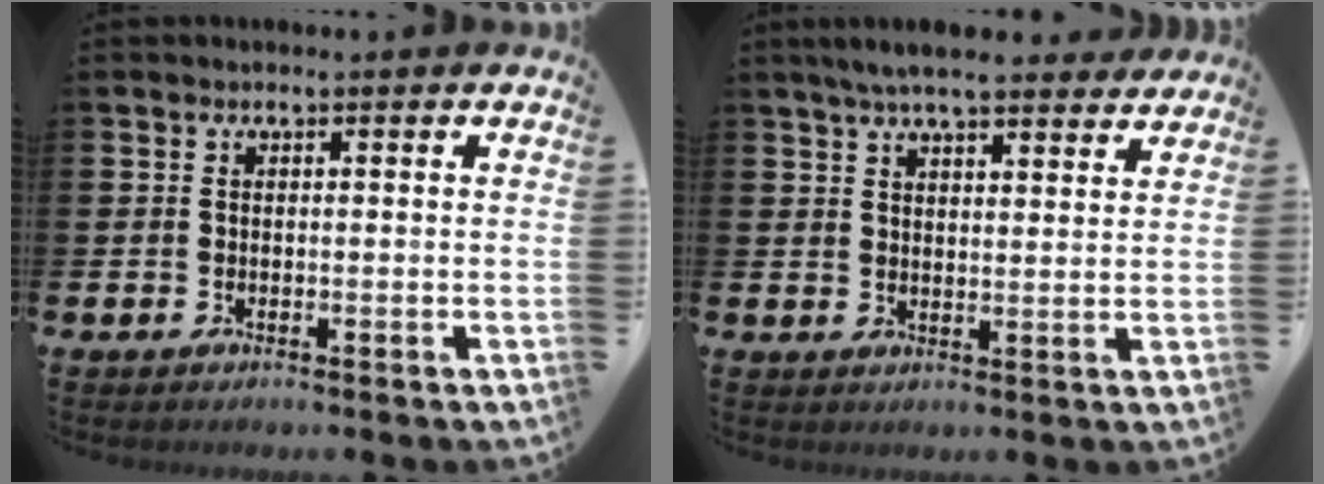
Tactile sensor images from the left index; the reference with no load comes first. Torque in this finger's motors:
{"motor_torque": [1.06, -1.08, 0.70, 0.21]}